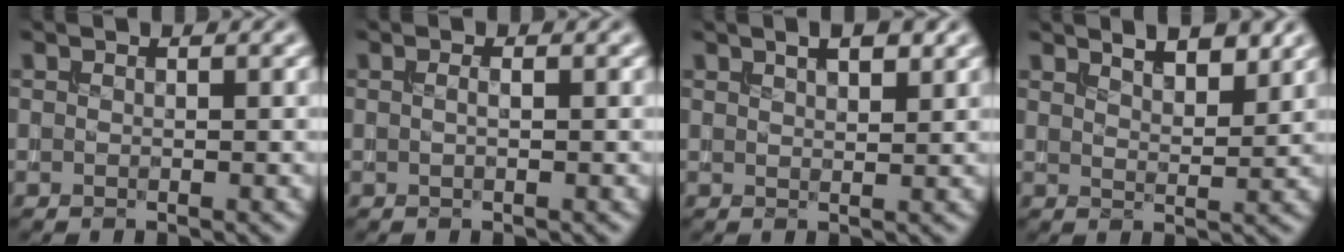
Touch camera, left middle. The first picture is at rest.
{"total": 0.5, "force": [0.0, 0.0, 0.5], "torque": [-0.009, 0.001, -0.001]}
{"total": 2.5, "force": [1.6, 0.7, 1.8], "torque": [-0.021, 0.003, 0.027]}
{"total": 4.1, "force": [3.2, 1.2, 2.3], "torque": [-0.016, 0.011, 0.033]}